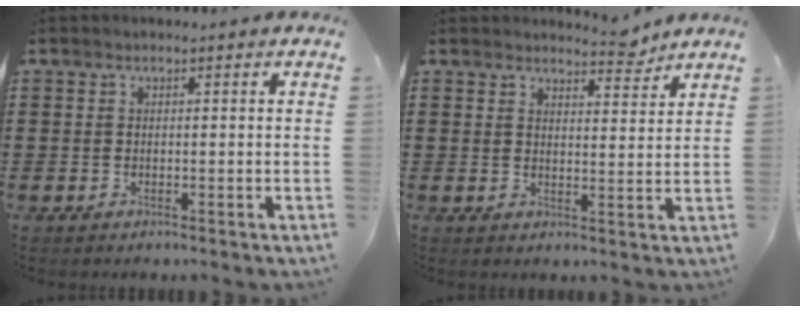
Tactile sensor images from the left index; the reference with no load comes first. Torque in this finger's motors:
{"motor_torque": [0.02, 0.03, -0.02, 0.00]}